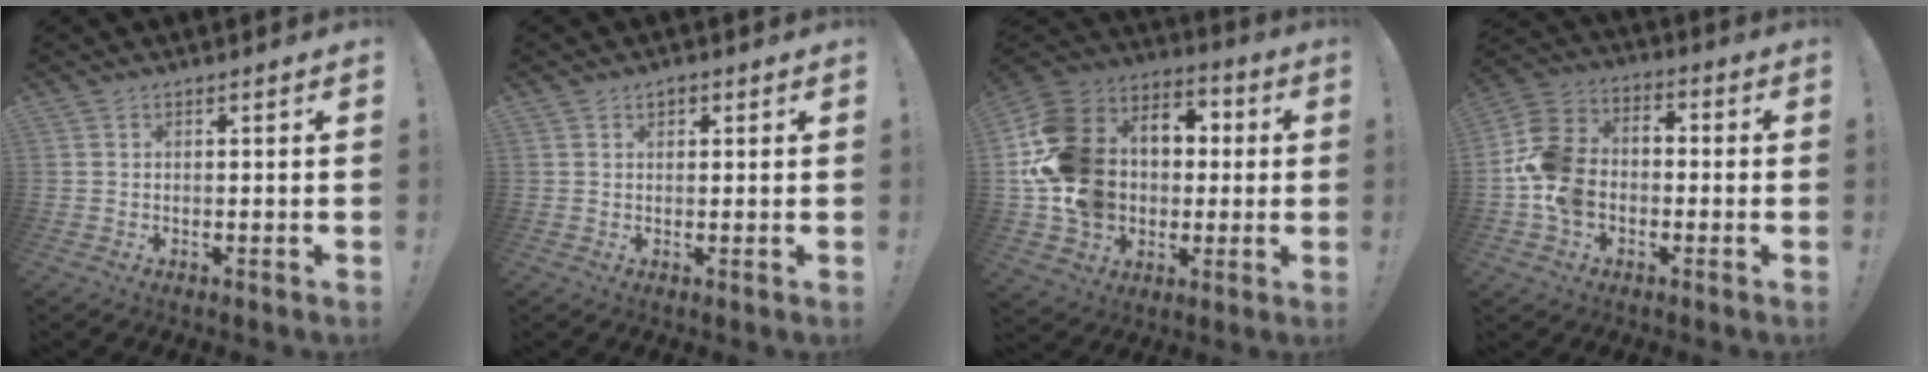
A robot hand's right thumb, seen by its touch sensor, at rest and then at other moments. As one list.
[{"total": 1.1, "force": [0.6, 0.9, 0.4], "torque": [-0.006, 0.002, 0.010]}, {"total": 20.6, "force": [0.9, 17.2, 11.3], "torque": [-0.226, 0.005, 0.048]}, {"total": 14.1, "force": [-4.6, 10.8, 7.8], "torque": [-0.156, 0.035, -0.082]}]